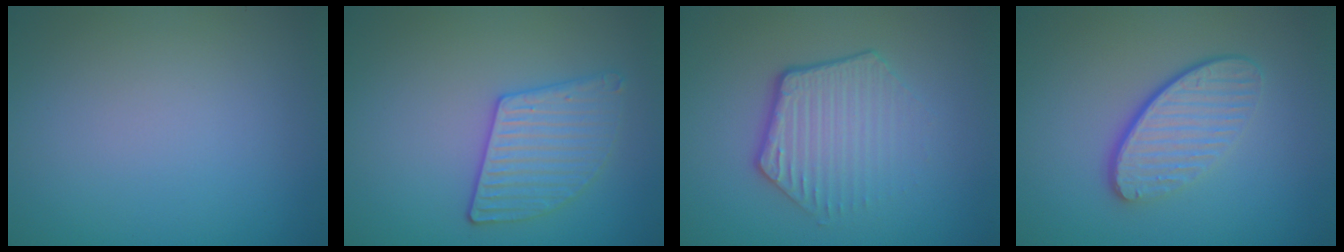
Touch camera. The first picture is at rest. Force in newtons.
{"total": 3.0, "press": 2.9, "slide": 0.4}
{"total": 4.2, "press": 3.1, "slide": 2.9}
{"total": 4.3, "press": 3.1, "slide": 3.0}